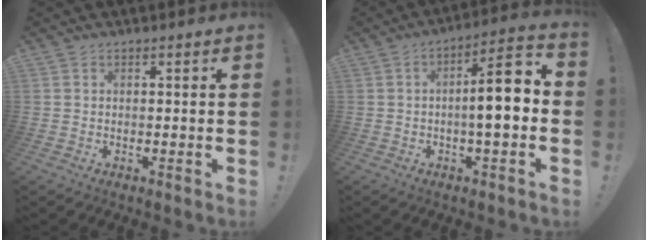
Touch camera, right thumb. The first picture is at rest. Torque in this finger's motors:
{"motor_torque": [0.28, 0.72, 0.81, 0.13, 0.13]}